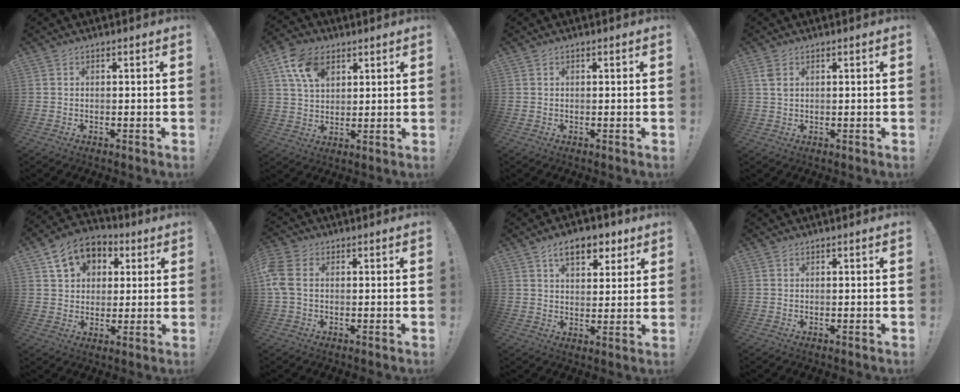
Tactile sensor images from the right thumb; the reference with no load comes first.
{"total": 11.7, "force": [5.9, 7.7, 6.6], "torque": [-0.103, -0.016, 0.113]}
{"total": 0.0}
{"total": 2.5, "force": [1.2, 1.5, 1.5], "torque": [-0.017, -0.003, 0.019]}
{"total": 10.6, "force": [4.9, 8.6, 3.9], "torque": [-0.054, -0.021, 0.097]}
{"total": 6.5, "force": [0.7, 4.7, 4.3], "torque": [-0.113, -0.002, 0.013]}
{"total": 10.2, "force": [5.9, 5.6, 6.2], "torque": [-0.081, -0.021, 0.103]}
{"total": 0.0}